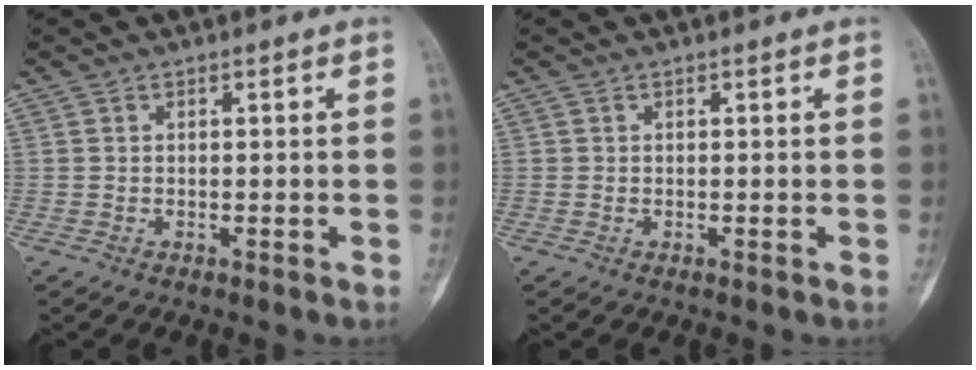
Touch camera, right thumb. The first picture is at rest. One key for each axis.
{"total": 0.0}